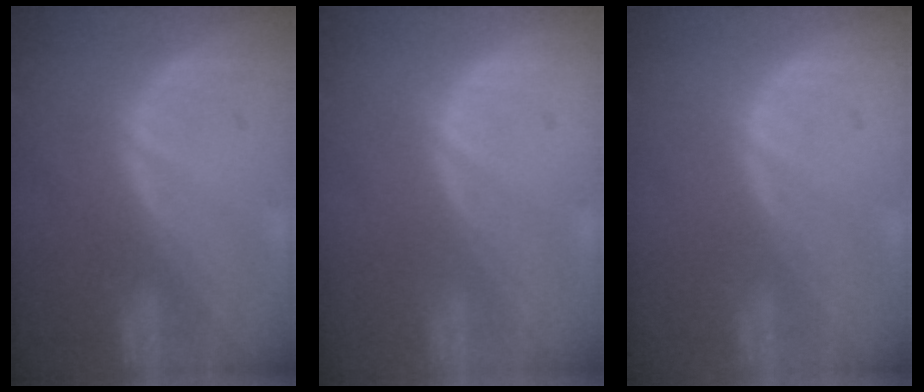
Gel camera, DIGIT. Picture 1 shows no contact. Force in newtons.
{"total": 0.0}
{"total": 0.0}